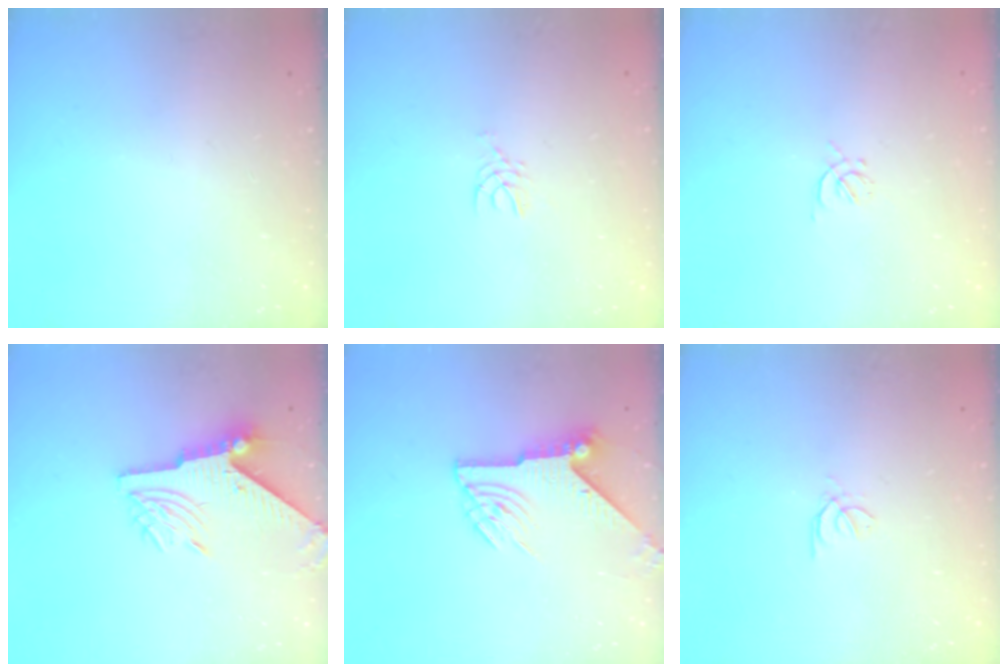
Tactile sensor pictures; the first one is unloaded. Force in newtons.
{"total": 2.5, "press": 2.5, "slide": 0.2}
{"total": 1.2, "press": 1.2, "slide": 0.4}
{"total": 9.4, "press": 9.4, "slide": 1.2}
{"total": 9.2, "press": 9.2, "slide": 0.6}
{"total": 0.6, "press": 0.4, "slide": 0.3}